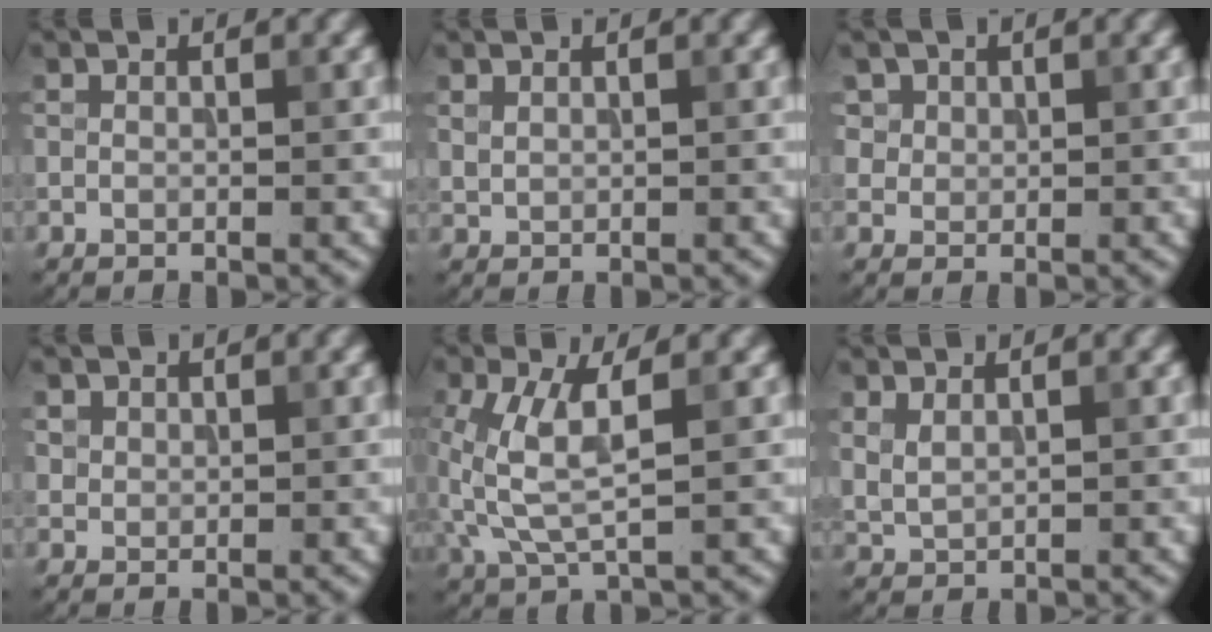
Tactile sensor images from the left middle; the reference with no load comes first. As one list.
[{"total": 0.6, "force": [0.5, 0.4, 0.3], "torque": [-0.012, 0.000, 0.015]}, {"total": 3.8, "force": [2.0, 2.8, 1.5], "torque": [-0.046, 0.004, 0.040]}, {"total": 1.1, "force": [0.5, 0.9, 0.2], "torque": [-0.007, -0.008, 0.027]}, {"total": 5.0, "force": [0.4, 1.9, 4.6], "torque": [-0.129, 0.001, 0.012]}, {"total": 1.2, "force": [0.8, 0.4, 0.8], "torque": [-0.027, 0.000, 0.022]}]